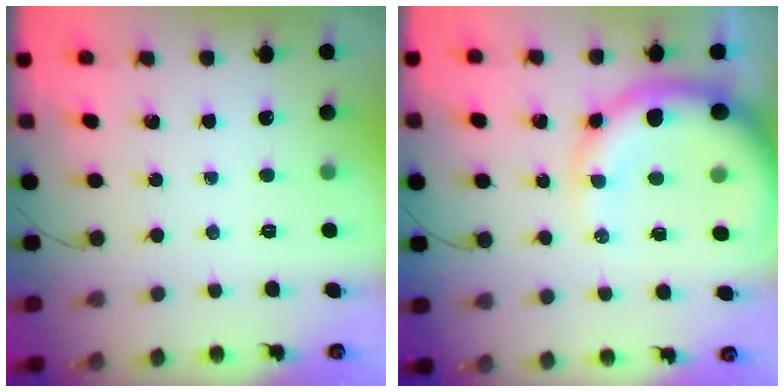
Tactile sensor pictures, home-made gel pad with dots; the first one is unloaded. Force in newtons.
{"total": 15.1, "press": 14.7, "slide": 3.2}